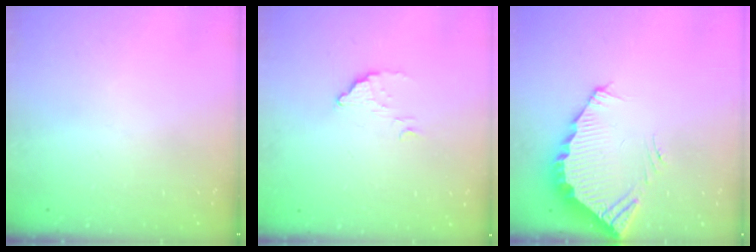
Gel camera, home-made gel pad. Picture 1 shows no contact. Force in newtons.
{"total": 2.9, "press": 2.9, "slide": 0.1}
{"total": 3.6, "press": 3.6, "slide": 0.2}